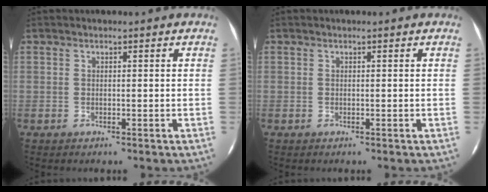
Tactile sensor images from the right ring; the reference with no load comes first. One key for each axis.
{"total": 0.0}